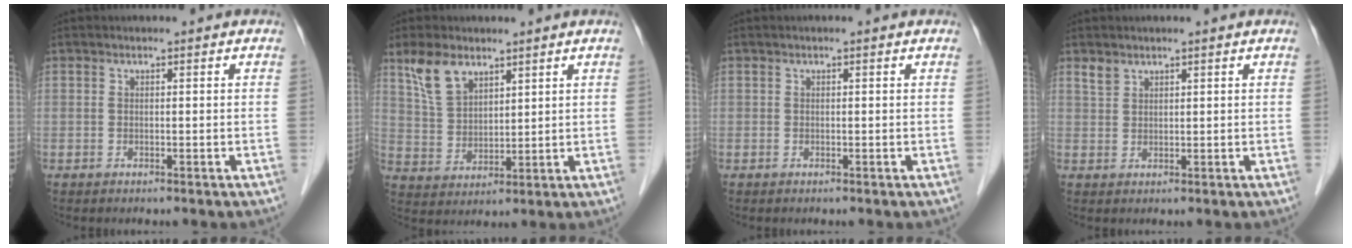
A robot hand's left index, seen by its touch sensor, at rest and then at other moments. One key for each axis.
{"total": 6.2, "fx": 4.4, "fy": 3.2, "fz": 2.9, "tx": -0.070, "ty": 0.010, "tz": 0.100}
{"total": 0.0}
{"total": 1.8, "fx": 1.5, "fy": 0.9, "fz": 0.4, "tx": -0.011, "ty": 0.008, "tz": 0.034}